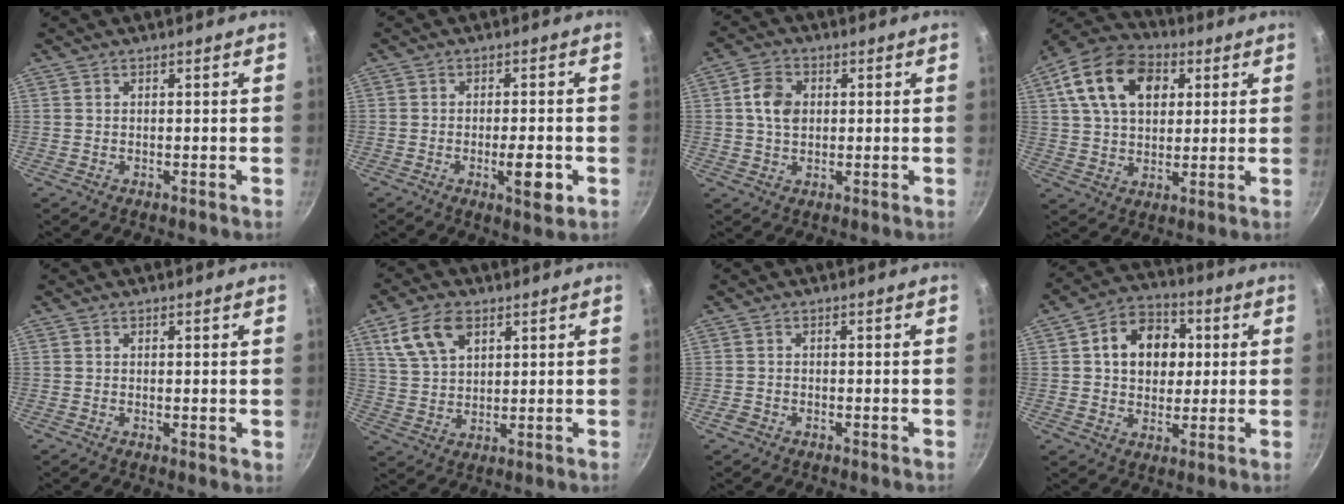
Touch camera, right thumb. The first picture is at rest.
{"total": 6.1, "force": [-2.0, 2.0, 5.4], "torque": [-0.071, 0.007, -0.026]}
{"total": 6.1, "force": [0.9, 4.5, 4.1], "torque": [-0.064, 0.009, 0.010]}
{"total": 17.0, "force": [5.8, 11.5, 11.1], "torque": [-0.178, 0.008, 0.085]}
{"total": 1.1, "force": [0.2, 0.5, 1.0], "torque": [-0.011, -0.006, -0.001]}
{"total": 9.8, "force": [4.7, 5.9, 6.2], "torque": [-0.104, -0.006, 0.095]}
{"total": 1.5, "force": [-1.0, 1.0, 0.6], "torque": [-0.018, 0.007, -0.019]}
{"total": 12.8, "force": [2.4, 9.9, 7.7], "torque": [-0.086, 0.012, 0.026]}